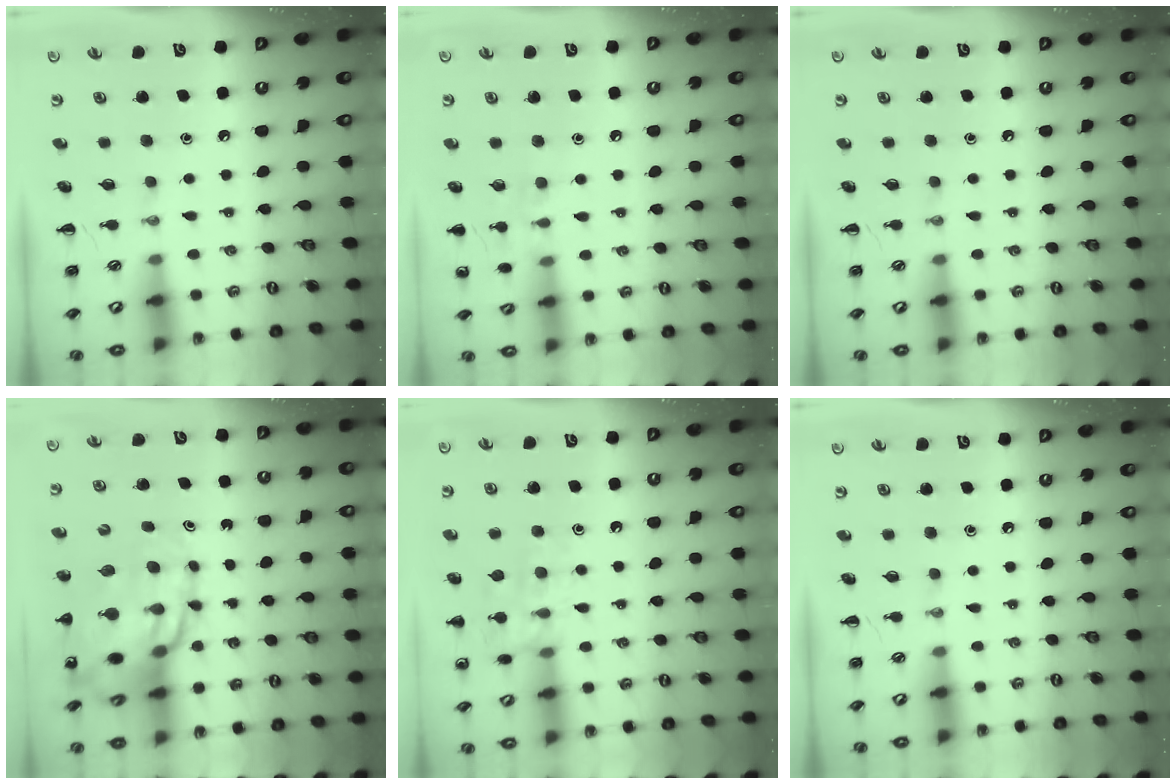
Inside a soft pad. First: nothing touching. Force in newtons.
{"total": 6.7, "press": 6.4, "slide": 2.1}
{"total": 0.0}
{"total": 17.7, "press": 16.9, "slide": 5.1}
{"total": 12.4, "press": 12.4, "slide": 0.8}
{"total": 0.0}